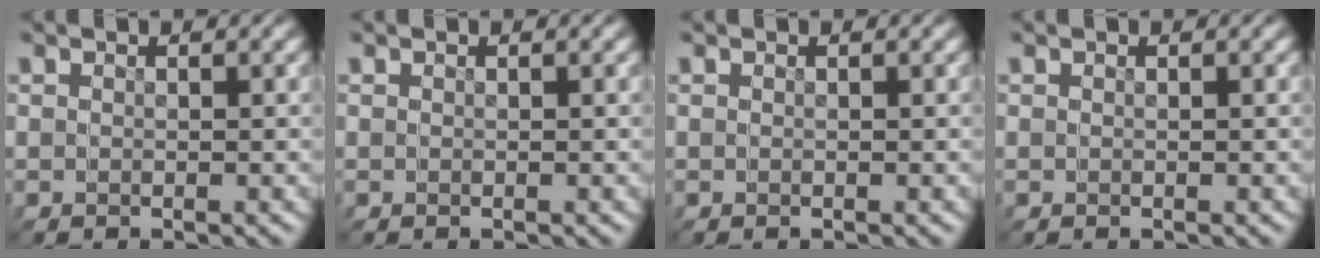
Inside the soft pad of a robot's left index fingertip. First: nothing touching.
{"total": 0.0}
{"total": 0.0}
{"total": 0.0}